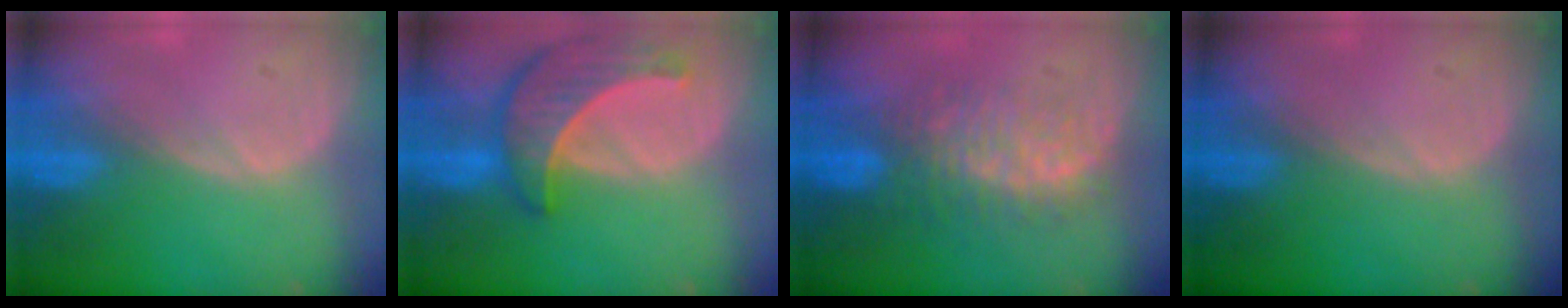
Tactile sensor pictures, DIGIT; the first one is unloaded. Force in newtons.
{"total": 8.6, "press": 7.9, "slide": 3.3}
{"total": 7.8, "press": 7.7, "slide": 1.3}
{"total": 0.0}